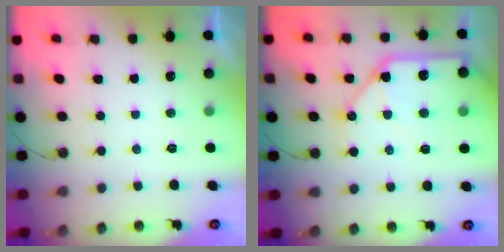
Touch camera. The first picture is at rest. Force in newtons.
{"total": 12.9, "press": 12.8, "slide": 1.6}